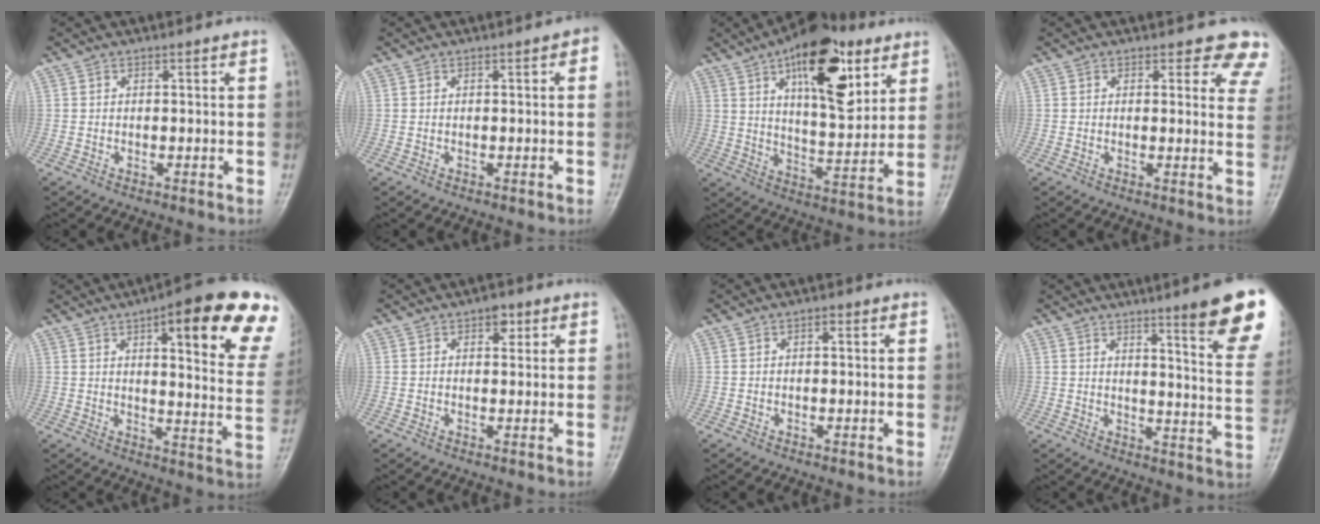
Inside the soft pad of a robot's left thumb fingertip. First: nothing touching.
{"total": 3.1, "force": [0.9, 1.1, 2.8], "torque": [-0.024, 0.003, 0.003]}
{"total": 20.2, "force": [9.6, 9.0, 15.3], "torque": [-0.191, -0.034, 0.149]}
{"total": 8.0, "force": [6.9, 3.3, 2.2], "torque": [0.026, -0.033, 0.045]}
{"total": 22.2, "force": [10.8, 5.5, 18.6], "torque": [-0.215, -0.033, 0.133]}
{"total": 2.9, "force": [1.5, 1.7, 1.8], "torque": [-0.010, -0.003, 0.017]}
{"total": 1.1, "force": [0.4, 0.6, 0.8], "torque": [-0.012, 0.002, 0.003]}
{"total": 16.8, "force": [10.4, 1.5, 13.0], "torque": [-0.137, -0.060, 0.128]}